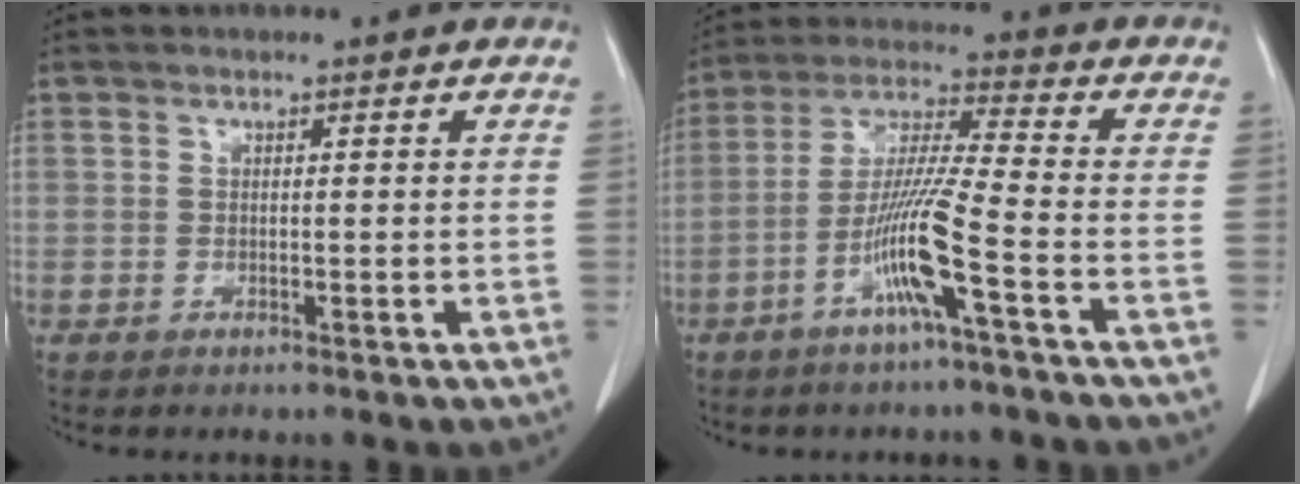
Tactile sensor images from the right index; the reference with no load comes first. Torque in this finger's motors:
{"motor_torque": [1.40, -0.47, 0.64, 0.18]}